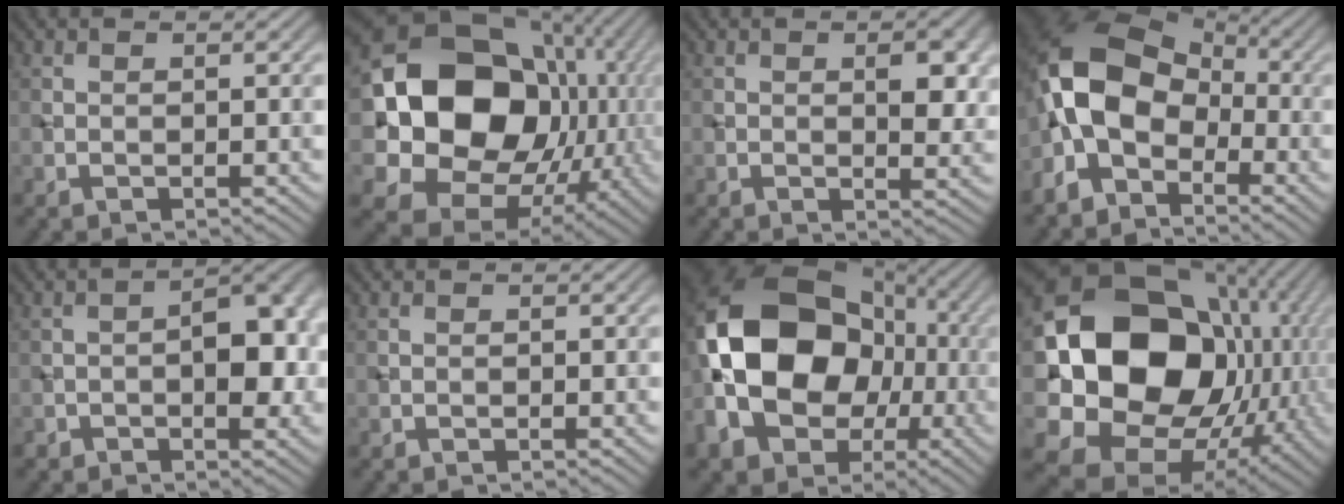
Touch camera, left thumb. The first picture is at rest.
{"total": 19.5, "force": [0.7, 16.2, 10.8], "torque": [-0.227, -0.022, 0.020]}
{"total": 3.9, "force": [0.8, 1.8, 3.4], "torque": [-0.051, -0.006, 0.014]}
{"total": 11.5, "force": [-2.8, 7.2, 8.5], "torque": [-0.194, 0.008, -0.072]}
{"total": 6.5, "force": [-1.6, 3.5, 5.2], "torque": [-0.052, 0.010, -0.029]}
{"total": 0.0}
{"total": 20.0, "force": [-1.7, 15.6, 12.4], "torque": [-0.253, -0.007, -0.051]}
{"total": 21.8, "force": [0.5, 17.8, 12.5], "torque": [-0.304, -0.027, 0.034]}